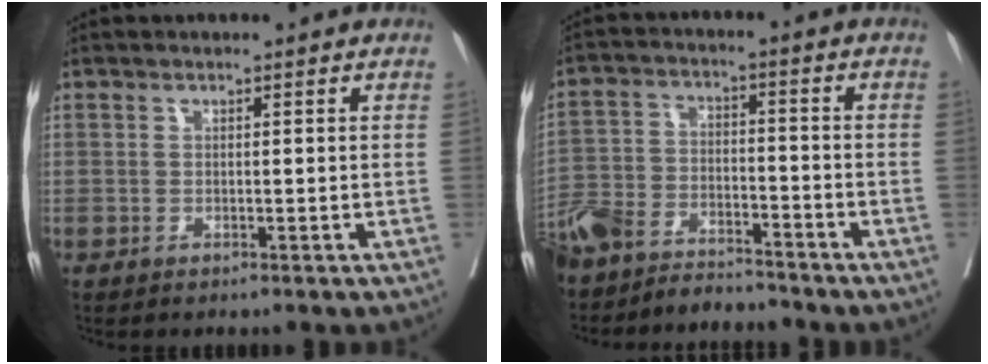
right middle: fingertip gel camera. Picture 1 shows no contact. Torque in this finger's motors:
{"motor_torque": [1.08, -1.06, 0.34, 0.21]}